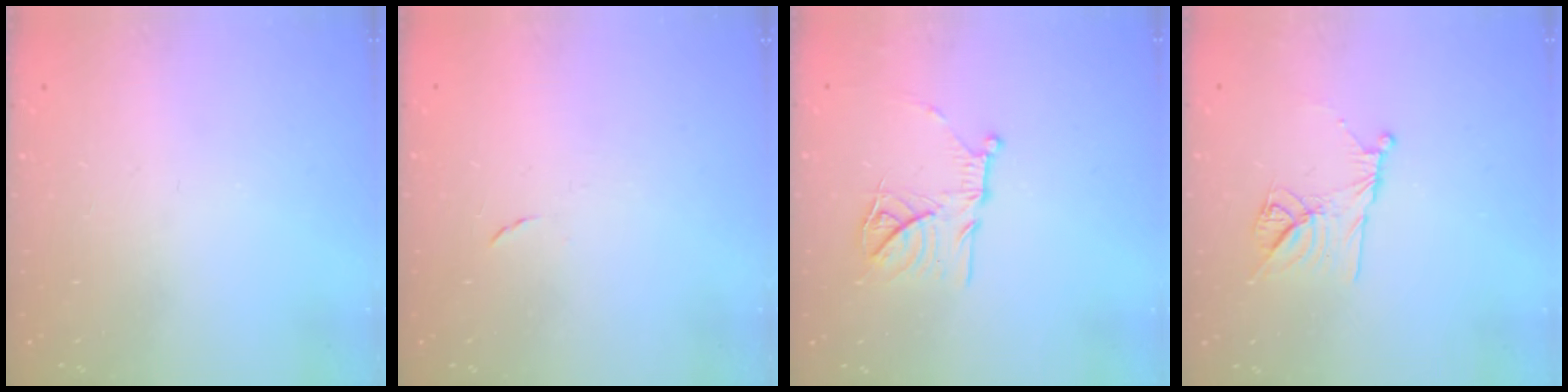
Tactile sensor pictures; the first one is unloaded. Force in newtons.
{"total": 4.2, "press": 4.2, "slide": 0.5}
{"total": 14.9, "press": 14.8, "slide": 1.4}
{"total": 9.9, "press": 9.8, "slide": 1.2}